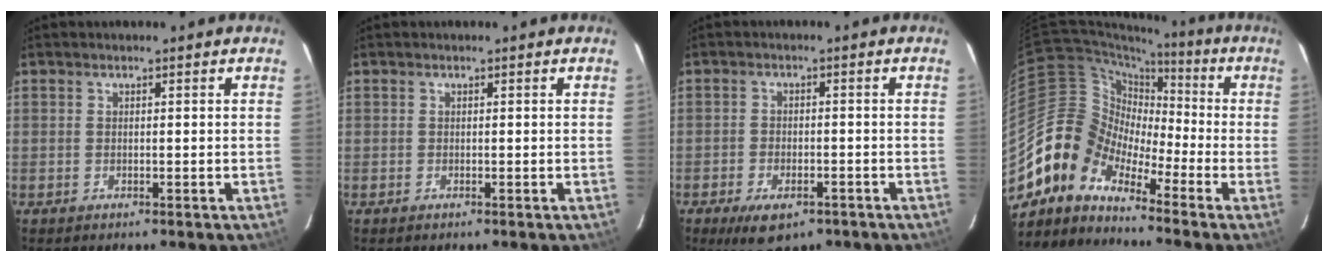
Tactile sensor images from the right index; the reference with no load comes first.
{"total": 0.5, "force": [-0.2, 0.5, -0.1], "torque": [0.000, 0.001, -0.004]}
{"total": 8.5, "force": [-5.5, 4.1, 5.1], "torque": [-0.108, -0.017, -0.082]}
{"total": 11.1, "force": [-7.8, 7.2, 3.1], "torque": [-0.061, 0.031, -0.179]}